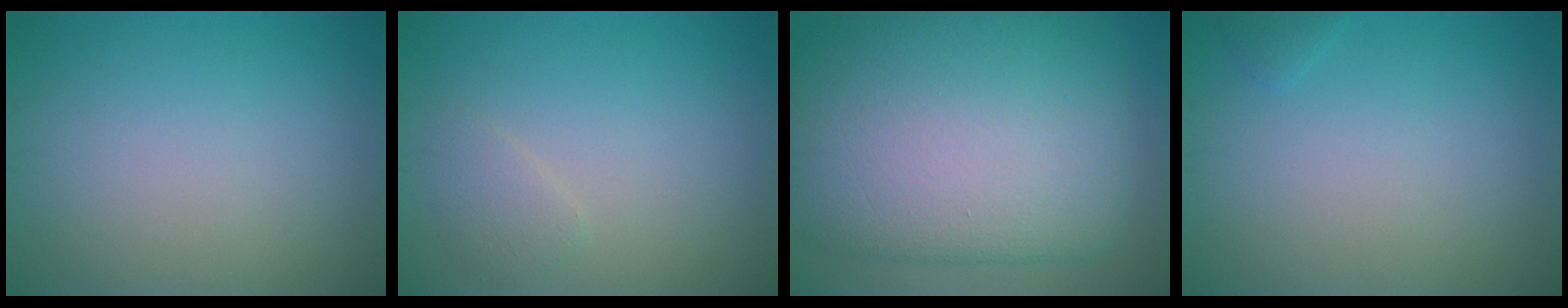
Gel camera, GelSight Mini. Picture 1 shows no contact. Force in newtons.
{"total": 1.3, "press": 1.3, "slide": 0.1}
{"total": 15.5, "press": 15.5, "slide": 0.3}
{"total": 0.6, "press": 0.6, "slide": 0.1}